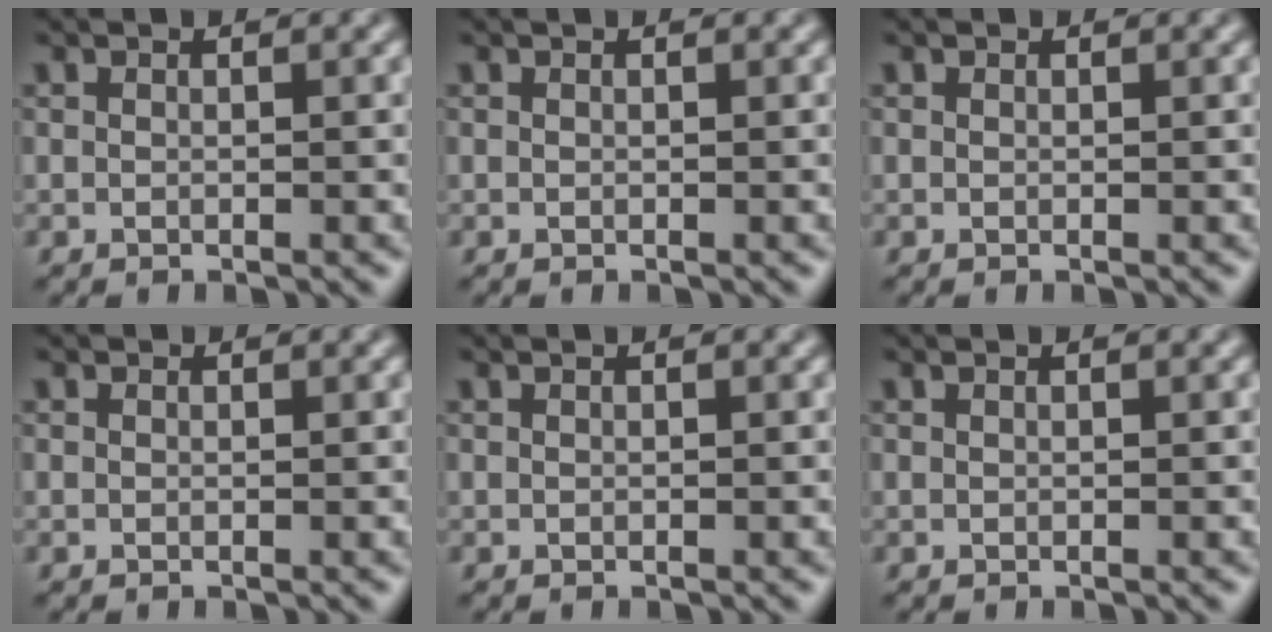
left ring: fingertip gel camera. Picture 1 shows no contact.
{"total": 0.0}
{"total": 0.0}
{"total": 0.5, "force": [0.5, 0.2, 0.1], "torque": [-0.002, 0.001, 0.000]}
{"total": 0.8, "force": [0.5, 0.4, 0.5], "torque": [0.003, 0.008, -0.010]}
{"total": 0.8, "force": [0.5, 0.4, 0.4], "torque": [0.004, 0.005, -0.007]}